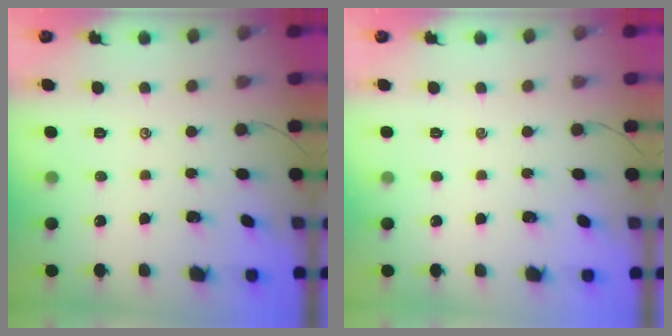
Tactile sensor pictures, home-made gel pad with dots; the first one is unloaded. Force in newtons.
{"total": 0.0}